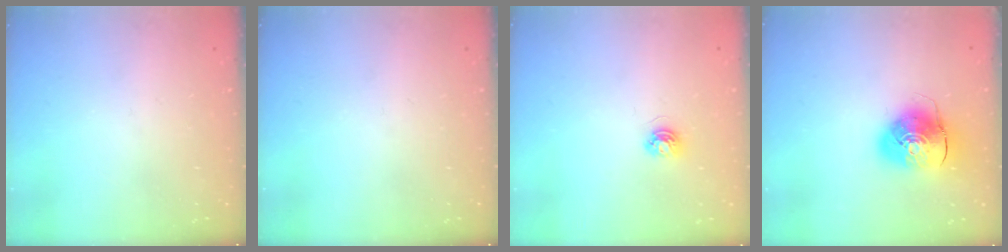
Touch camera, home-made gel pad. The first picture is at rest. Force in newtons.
{"total": 0.0}
{"total": 3.7, "press": 3.7, "slide": 0.5}
{"total": 10.4, "press": 10.2, "slide": 1.7}